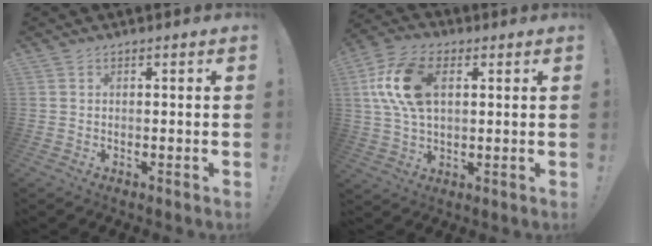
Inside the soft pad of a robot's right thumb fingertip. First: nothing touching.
{"total": 15.8, "force": [4.0, 9.6, 11.9], "torque": [-0.219, 0.005, 0.074]}